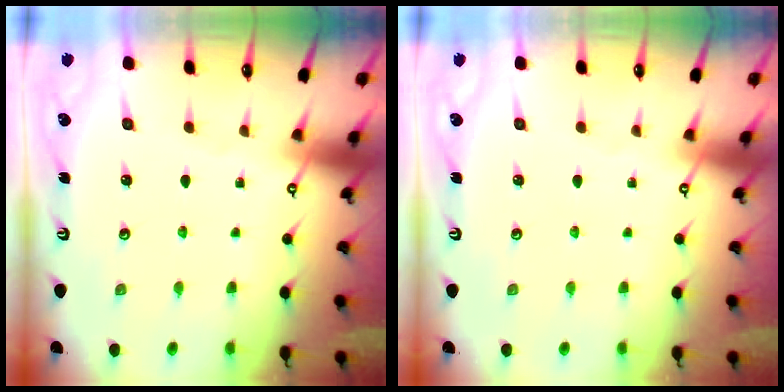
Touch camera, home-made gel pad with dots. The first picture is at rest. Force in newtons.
{"total": 0.0}